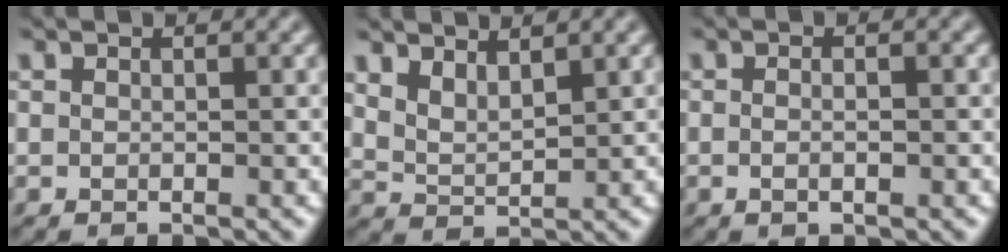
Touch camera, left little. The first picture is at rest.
{"total": 2.7, "force": [1.8, 1.1, 1.6], "torque": [-0.041, -0.002, 0.036]}
{"total": 1.2, "force": [-0.5, 0.2, 1.0], "torque": [-0.019, 0.002, -0.011]}